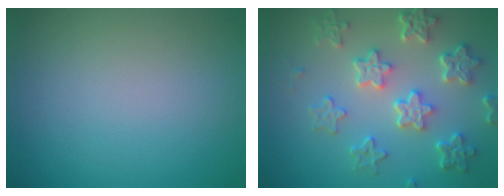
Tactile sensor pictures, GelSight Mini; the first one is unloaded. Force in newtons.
{"total": 6.0, "press": 4.6, "slide": 3.9}